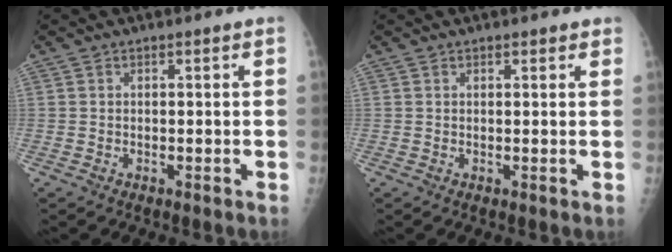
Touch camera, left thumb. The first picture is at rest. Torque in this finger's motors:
{"motor_torque": [-0.38, -0.24, -0.04, -0.04, 0.04]}